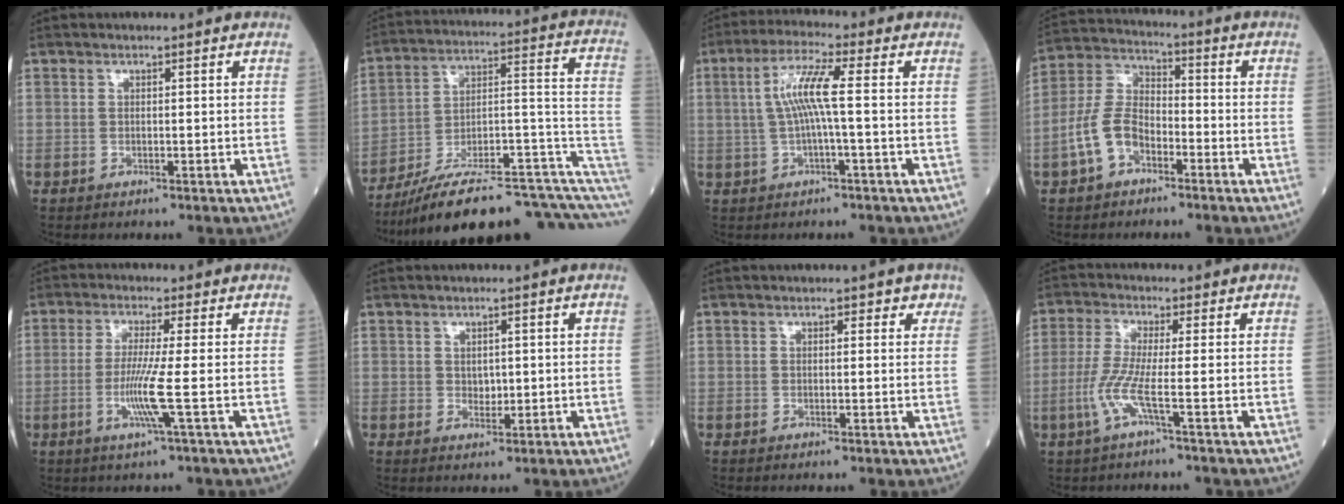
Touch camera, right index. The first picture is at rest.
{"total": 22.2, "force": [-14.0, 3.9, 16.8], "torque": [-0.180, 0.058, -0.214]}
{"total": 6.7, "force": [0.4, 0.2, 6.7], "torque": [-0.135, 0.017, 0.005]}
{"total": 8.7, "force": [-4.0, 5.0, 5.9], "torque": [-0.139, 0.021, -0.083]}
{"total": 6.2, "force": [-1.4, -1.2, 5.9], "torque": [-0.122, -0.018, -0.033]}
{"total": 1.7, "force": [0.2, 1.2, 1.2], "torque": [-0.015, -0.003, 0.006]}
{"total": 1.8, "force": [1.2, 1.3, 0.5], "torque": [0.012, -0.004, 0.006]}
{"total": 7.0, "force": [-2.4, -0.4, 6.5], "torque": [-0.149, -0.007, -0.057]}